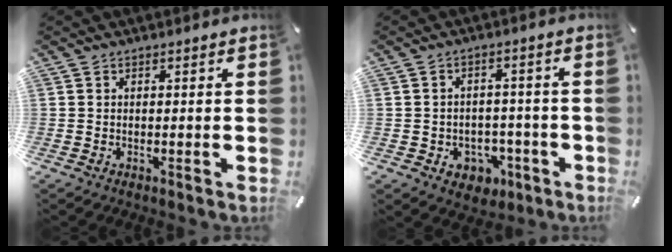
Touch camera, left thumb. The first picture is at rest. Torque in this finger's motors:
{"motor_torque": [0.58, 0.78, 0.00, 0.02, 0.00]}